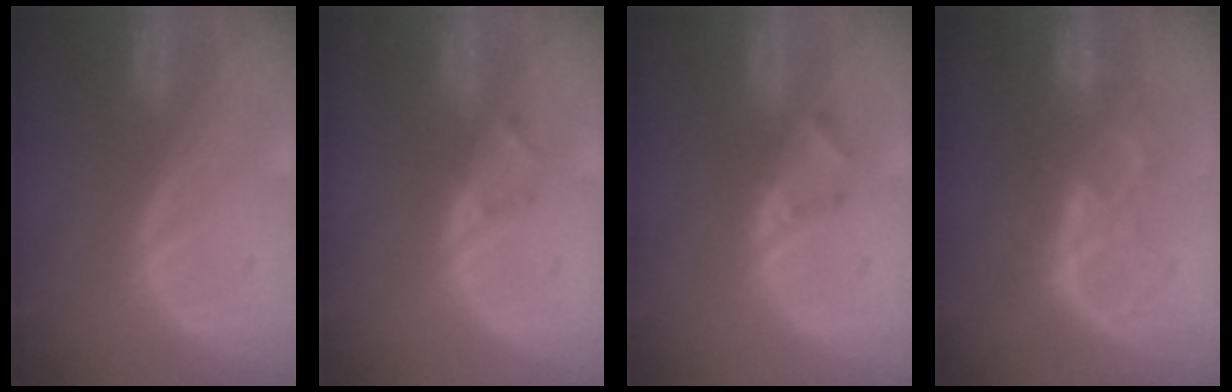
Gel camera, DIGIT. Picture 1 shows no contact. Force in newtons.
{"total": 1.8, "press": 1.5, "slide": 0.9}
{"total": 2.3, "press": 2.1, "slide": 0.9}
{"total": 6.5, "press": 6.5, "slide": 0.3}